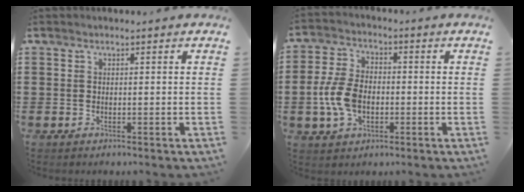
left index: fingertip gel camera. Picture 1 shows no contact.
{"total": 7.9, "force": [-1.4, 4.9, 6.0], "torque": [-0.156, -0.002, -0.034]}